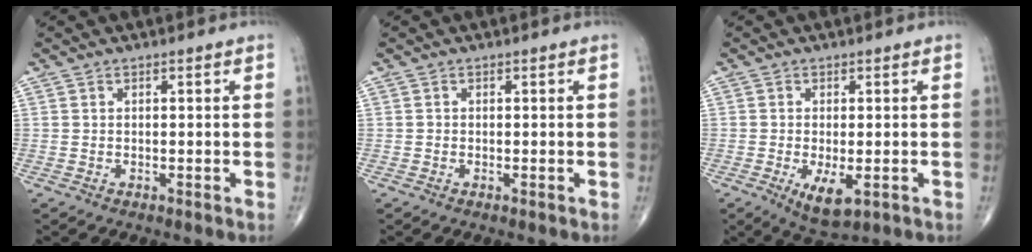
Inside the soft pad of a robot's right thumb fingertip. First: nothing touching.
{"total": 0.0}
{"total": 5.7, "force": [-1.8, 2.3, 4.9], "torque": [-0.083, -0.013, -0.021]}